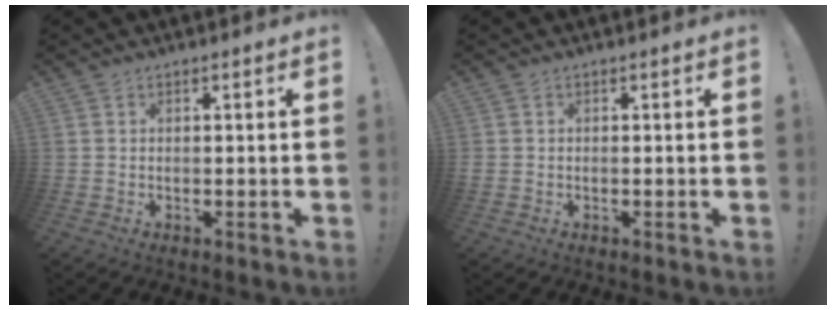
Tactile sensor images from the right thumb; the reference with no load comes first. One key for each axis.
{"total": 0.8, "fx": -0.2, "fy": 0.7, "fz": 0.3, "tx": -0.006, "ty": 0.003, "tz": -0.003}